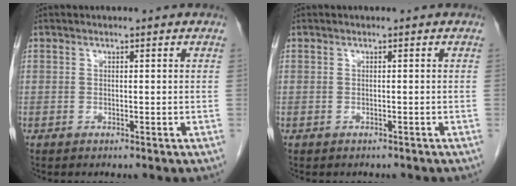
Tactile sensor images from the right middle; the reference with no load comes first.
{"total": 1.4, "force": [-1.2, 0.6, 0.3], "torque": [-0.014, 0.000, -0.014]}